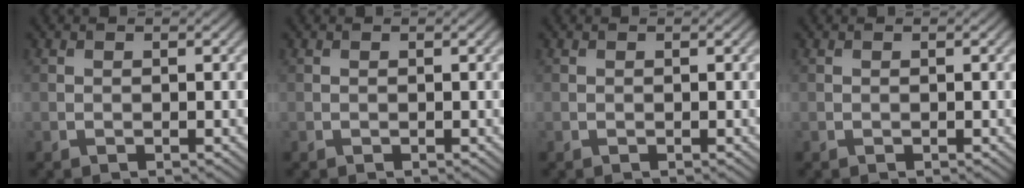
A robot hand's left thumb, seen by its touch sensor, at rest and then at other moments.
{"total": 0.0}
{"total": 0.0}
{"total": 0.0}